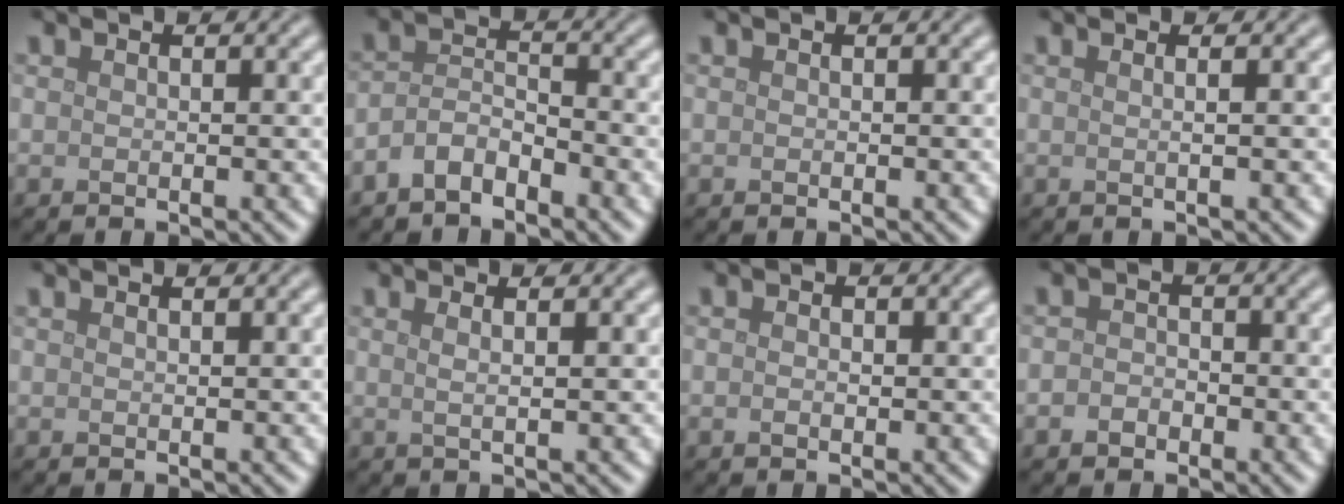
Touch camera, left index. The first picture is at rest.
{"total": 2.9, "force": [-2.1, 1.3, 1.6], "torque": [-0.034, 0.010, -0.047]}
{"total": 0.0}
{"total": 1.8, "force": [0.4, 0.8, 1.5], "torque": [-0.010, 0.001, -0.017]}
{"total": 0.6, "force": [0.4, 0.2, 0.3], "torque": [-0.001, 0.001, 0.006]}
{"total": 2.3, "force": [1.0, 1.0, 1.8], "torque": [-0.016, 0.004, -0.009]}
{"total": 0.9, "force": [0.0, 0.7, 0.7], "torque": [-0.010, -0.001, -0.002]}
{"total": 1.5, "force": [-0.7, 1.2, 0.6], "torque": [-0.005, 0.000, -0.018]}